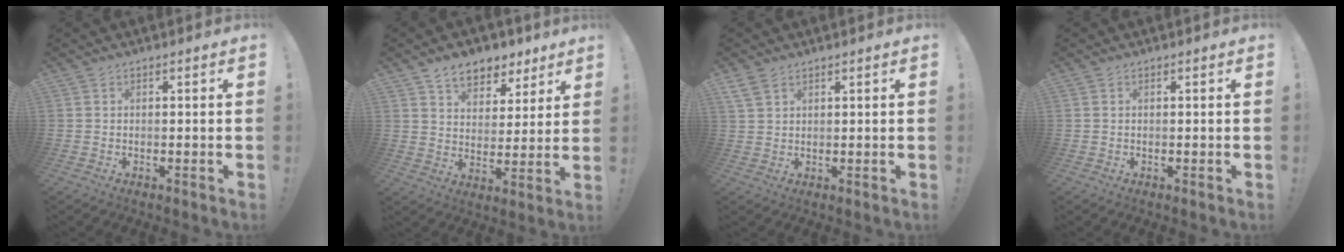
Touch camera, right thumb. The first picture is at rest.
{"total": 9.1, "force": [6.7, 5.5, 2.9], "torque": [-0.041, -0.045, 0.125]}
{"total": 4.1, "force": [2.8, 2.1, 2.1], "torque": [-0.041, -0.008, 0.056]}
{"total": 0.0}